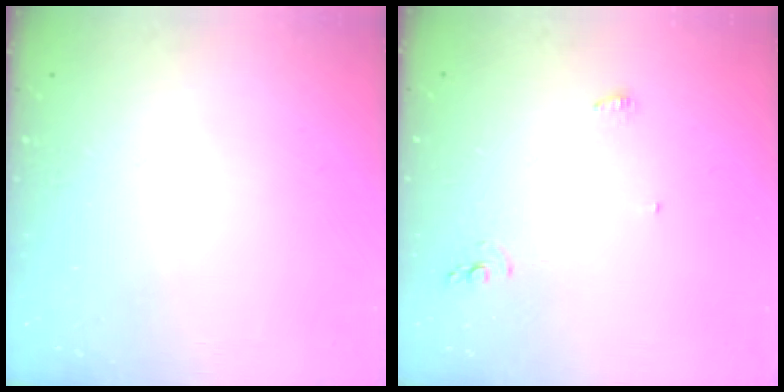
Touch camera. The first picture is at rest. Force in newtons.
{"total": 4.5, "press": 4.2, "slide": 1.5}